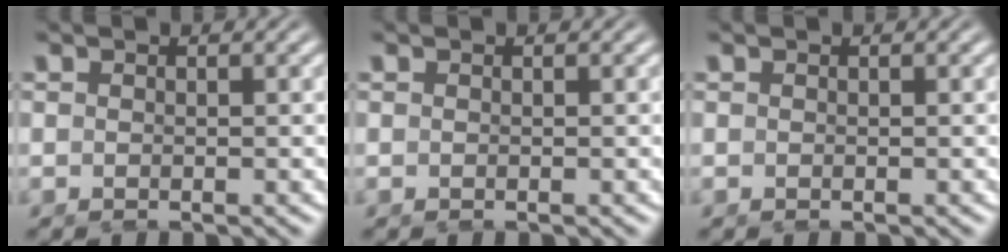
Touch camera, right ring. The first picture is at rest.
{"total": 0.0}
{"total": 0.0}